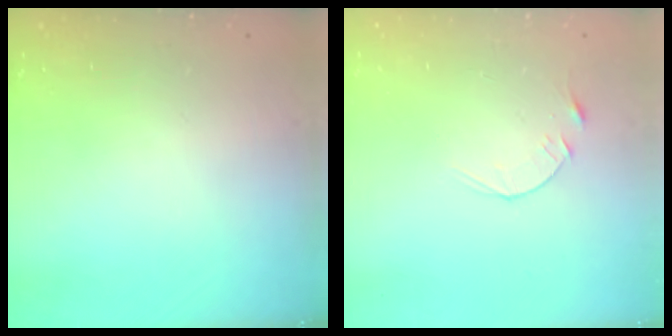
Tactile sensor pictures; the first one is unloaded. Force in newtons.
{"total": 3.1, "press": 3.1, "slide": 0.5}